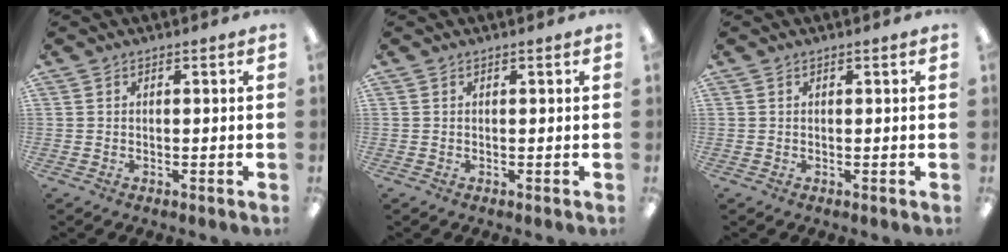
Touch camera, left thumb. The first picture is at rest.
{"total": 0.0}
{"total": 0.0}